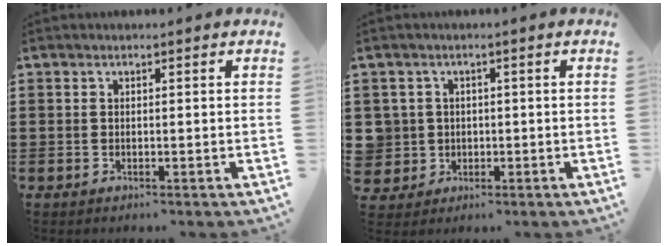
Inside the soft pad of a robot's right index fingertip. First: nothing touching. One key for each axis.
{"total": 3.5, "fx": -0.1, "fy": 3.5, "fz": 0.3, "tx": -0.032, "ty": 0.009, "tz": -0.007}